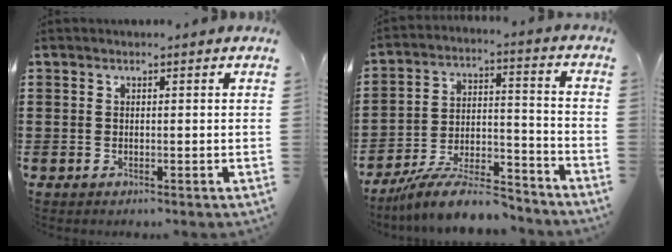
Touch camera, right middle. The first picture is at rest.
{"total": 10.5, "force": [-9.2, 1.5, 4.8], "torque": [-0.085, 0.023, -0.175]}